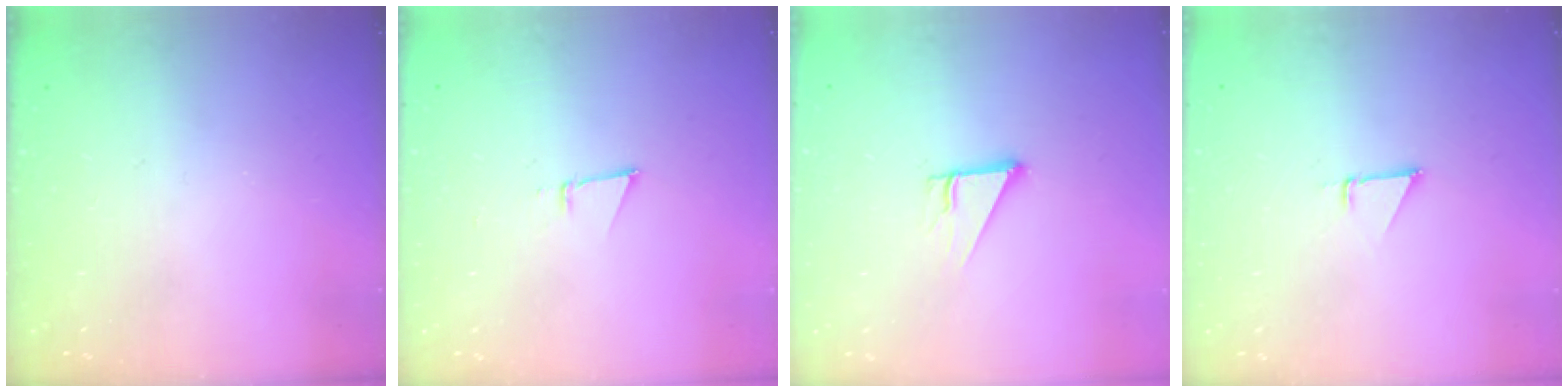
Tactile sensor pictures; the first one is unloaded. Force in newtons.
{"total": 3.0, "press": 2.9, "slide": 0.8}
{"total": 3.8, "press": 3.8, "slide": 0.3}
{"total": 1.5, "press": 1.5, "slide": 0.0}